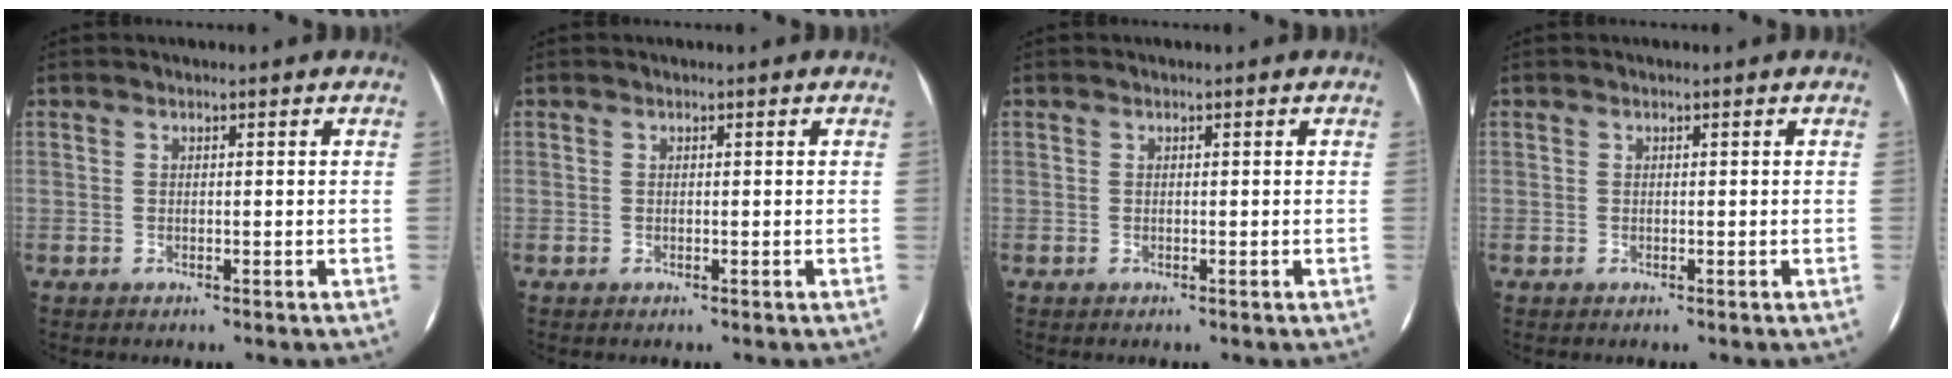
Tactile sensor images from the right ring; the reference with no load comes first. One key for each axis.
{"total": 0.0}
{"total": 0.0}
{"total": 0.0}